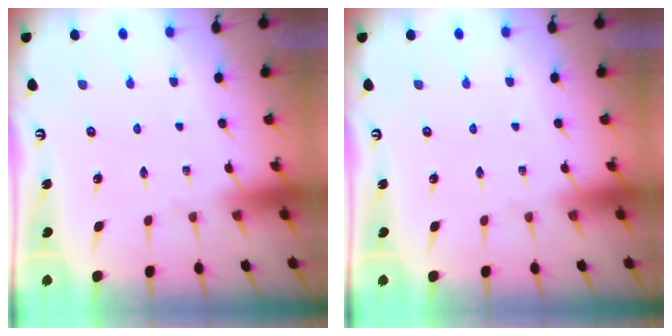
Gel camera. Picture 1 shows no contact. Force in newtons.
{"total": 0.0}